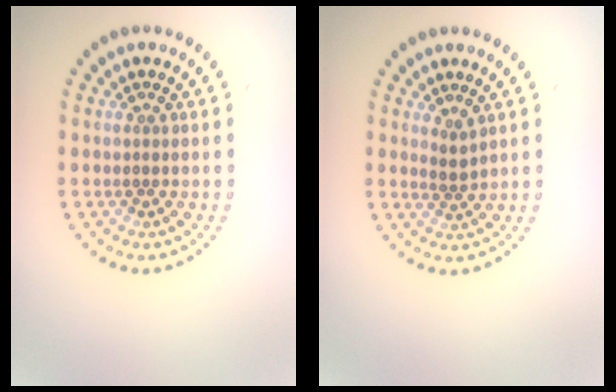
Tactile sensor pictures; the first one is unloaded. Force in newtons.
{"total": 1.2, "press": 0.8, "slide": 0.8}